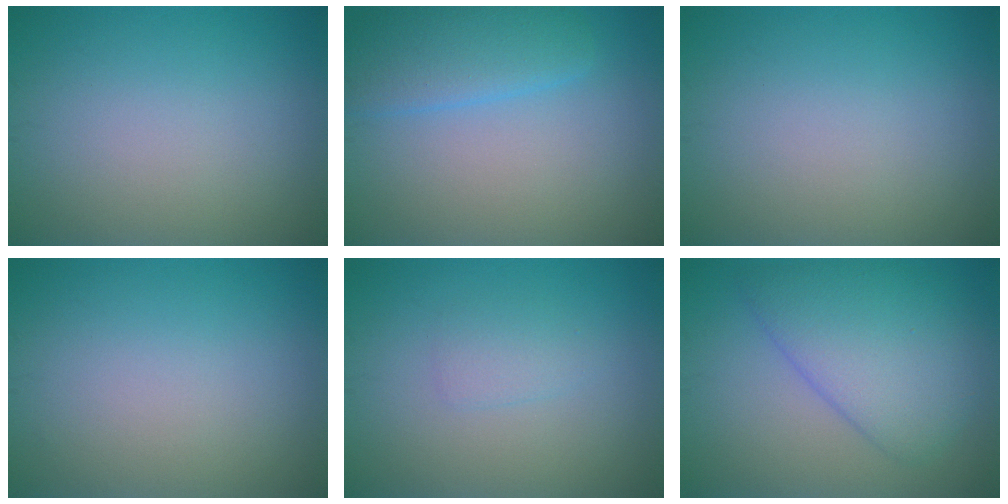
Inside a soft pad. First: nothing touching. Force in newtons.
{"total": 2.7, "press": 2.7, "slide": 0.0}
{"total": 0.0}
{"total": 0.0}
{"total": 1.4, "press": 1.4, "slide": 0.1}
{"total": 5.9, "press": 5.9, "slide": 0.4}